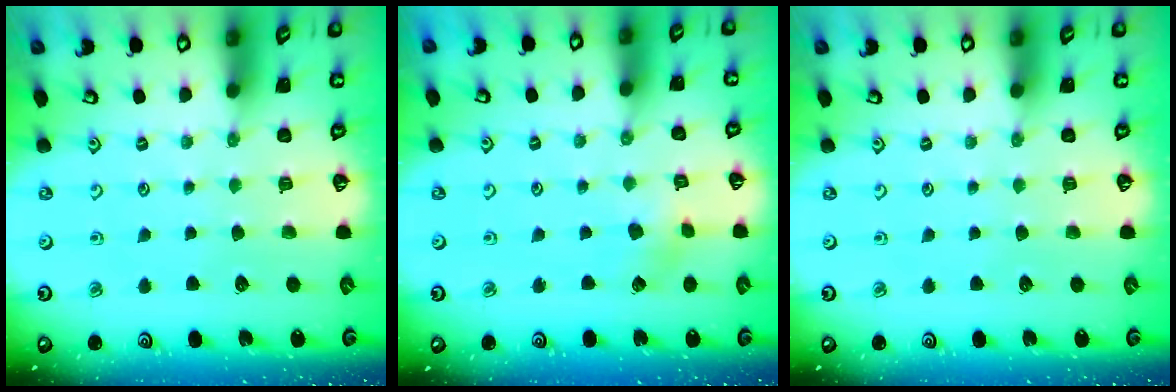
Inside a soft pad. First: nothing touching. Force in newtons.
{"total": 3.0, "press": 3.0, "slide": 0.4}
{"total": 0.0}